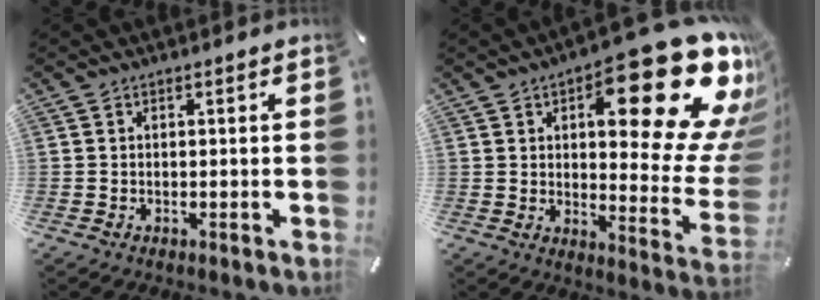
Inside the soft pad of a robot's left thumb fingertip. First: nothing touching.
{"total": 29.9, "force": [13.9, 11.9, 23.6], "torque": [-0.291, -0.099, 0.228]}